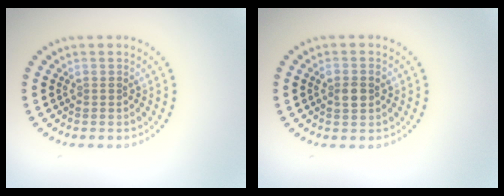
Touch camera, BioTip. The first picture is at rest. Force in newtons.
{"total": 1.7, "press": 1.7, "slide": 0.3}